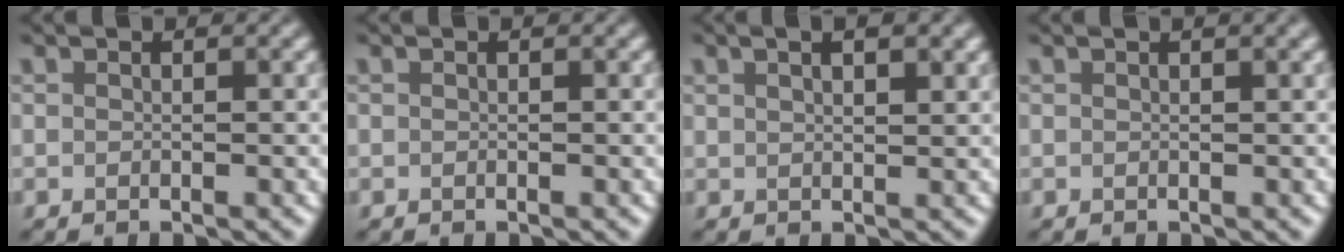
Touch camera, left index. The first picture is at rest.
{"total": 0.0}
{"total": 3.9, "force": [2.4, 1.5, 2.8], "torque": [-0.025, 0.011, 0.016]}
{"total": 1.5, "force": [0.9, 0.5, 1.2], "torque": [-0.012, 0.004, 0.007]}